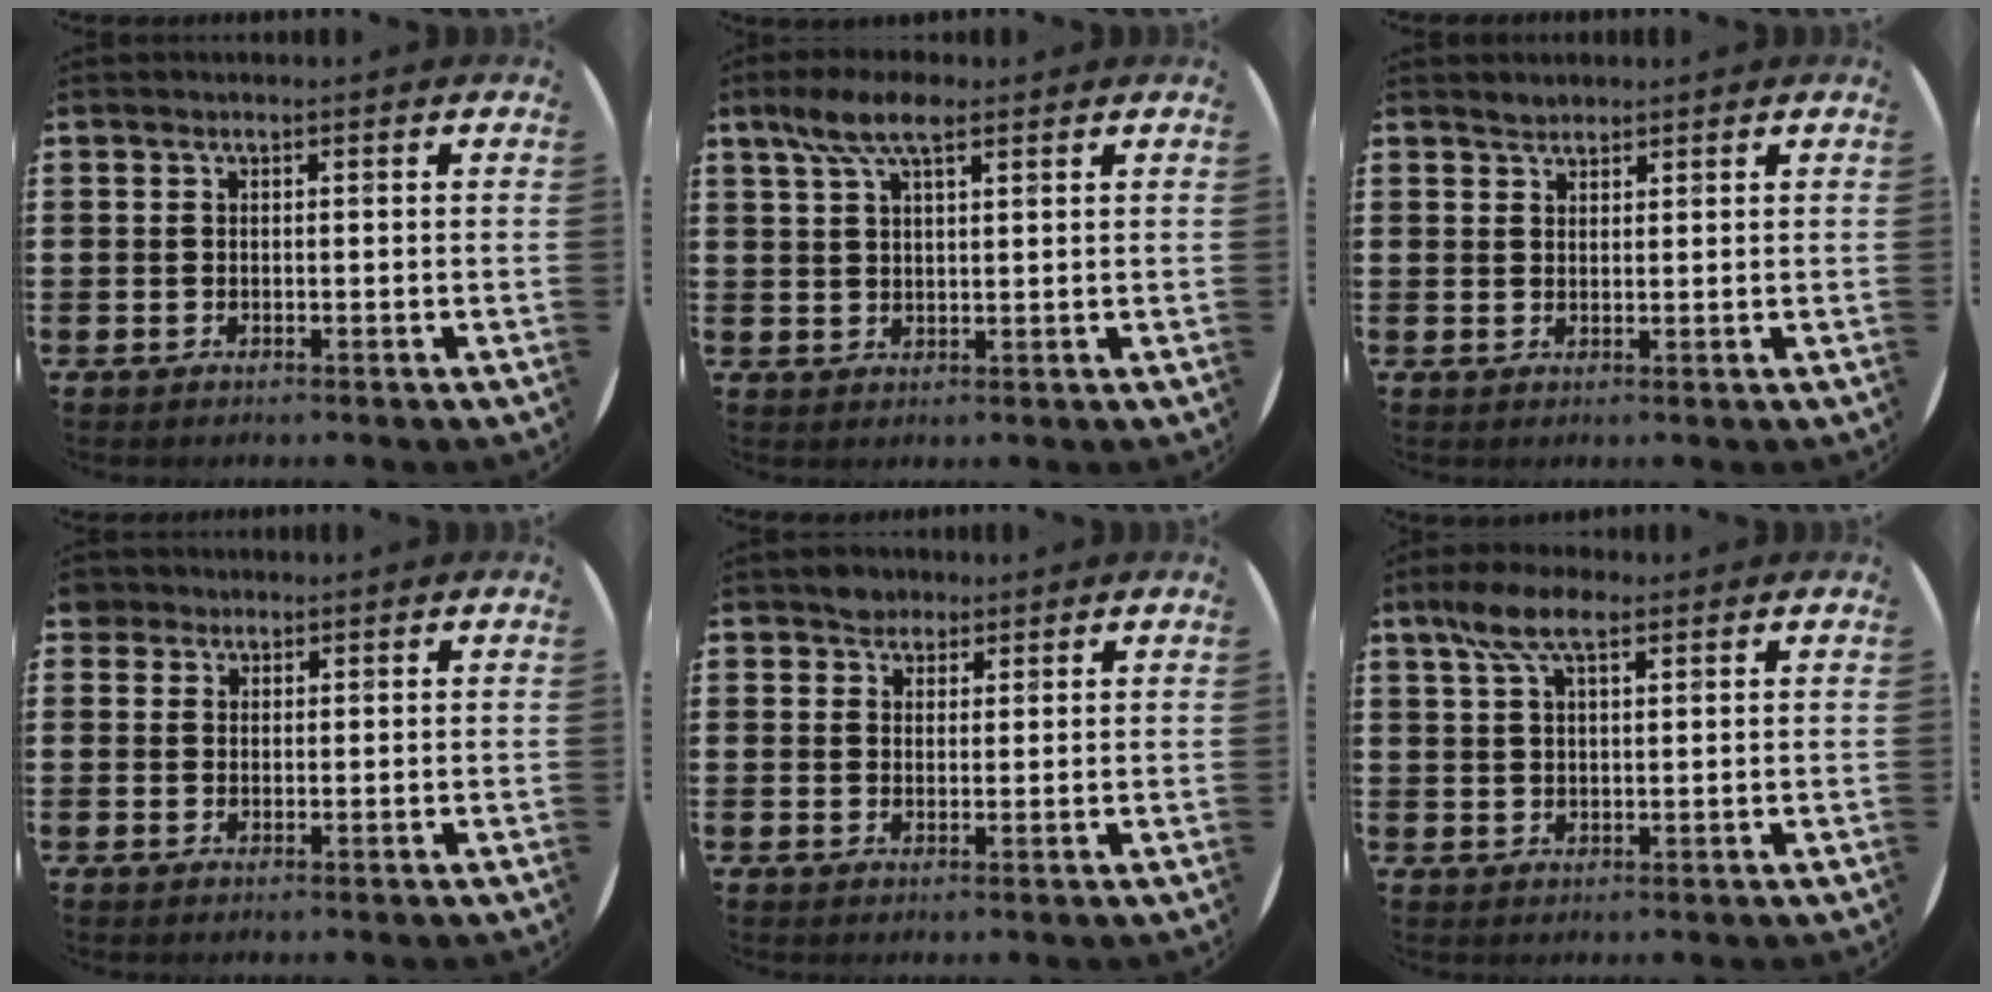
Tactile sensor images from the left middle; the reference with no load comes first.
{"total": 6.6, "force": [4.1, 2.3, 4.5], "torque": [-0.090, 0.006, 0.072]}
{"total": 1.5, "force": [1.5, 0.4, -0.1], "torque": [-0.001, 0.003, 0.029]}
{"total": 1.9, "force": [1.5, 1.1, 0.0], "torque": [0.004, 0.003, 0.029]}
{"total": 2.5, "force": [2.2, 1.3, 0.0], "torque": [0.003, 0.001, 0.042]}
{"total": 6.4, "force": [4.0, 2.5, 4.4], "torque": [-0.095, 0.008, 0.072]}